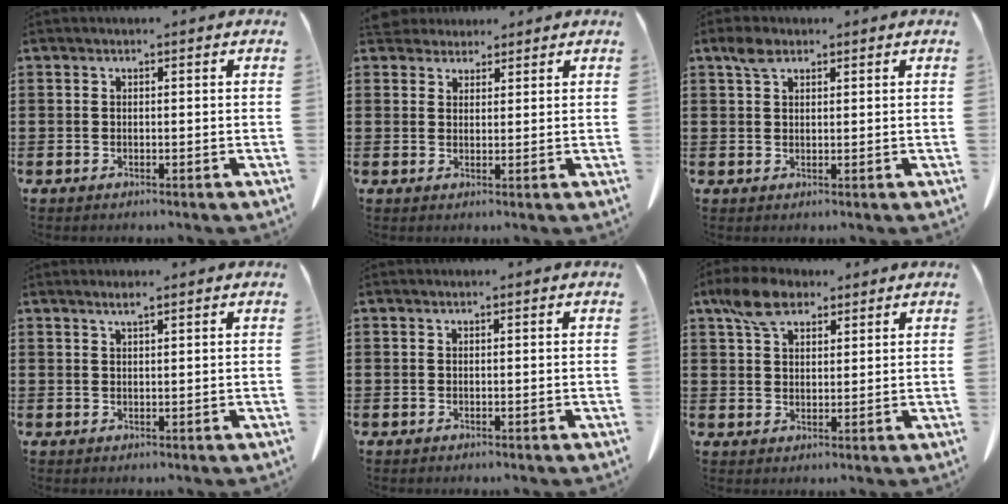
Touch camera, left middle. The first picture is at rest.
{"total": 3.2, "force": [3.0, 1.1, 0.4], "torque": [-0.009, -0.005, 0.058]}
{"total": 2.7, "force": [1.8, 1.5, 1.5], "torque": [-0.035, 0.003, 0.034]}
{"total": 1.6, "force": [1.2, 0.0, 0.9], "torque": [-0.020, -0.002, 0.024]}
{"total": 0.0}
{"total": 6.3, "force": [4.2, 3.3, 3.3], "torque": [-0.080, 0.006, 0.081]}